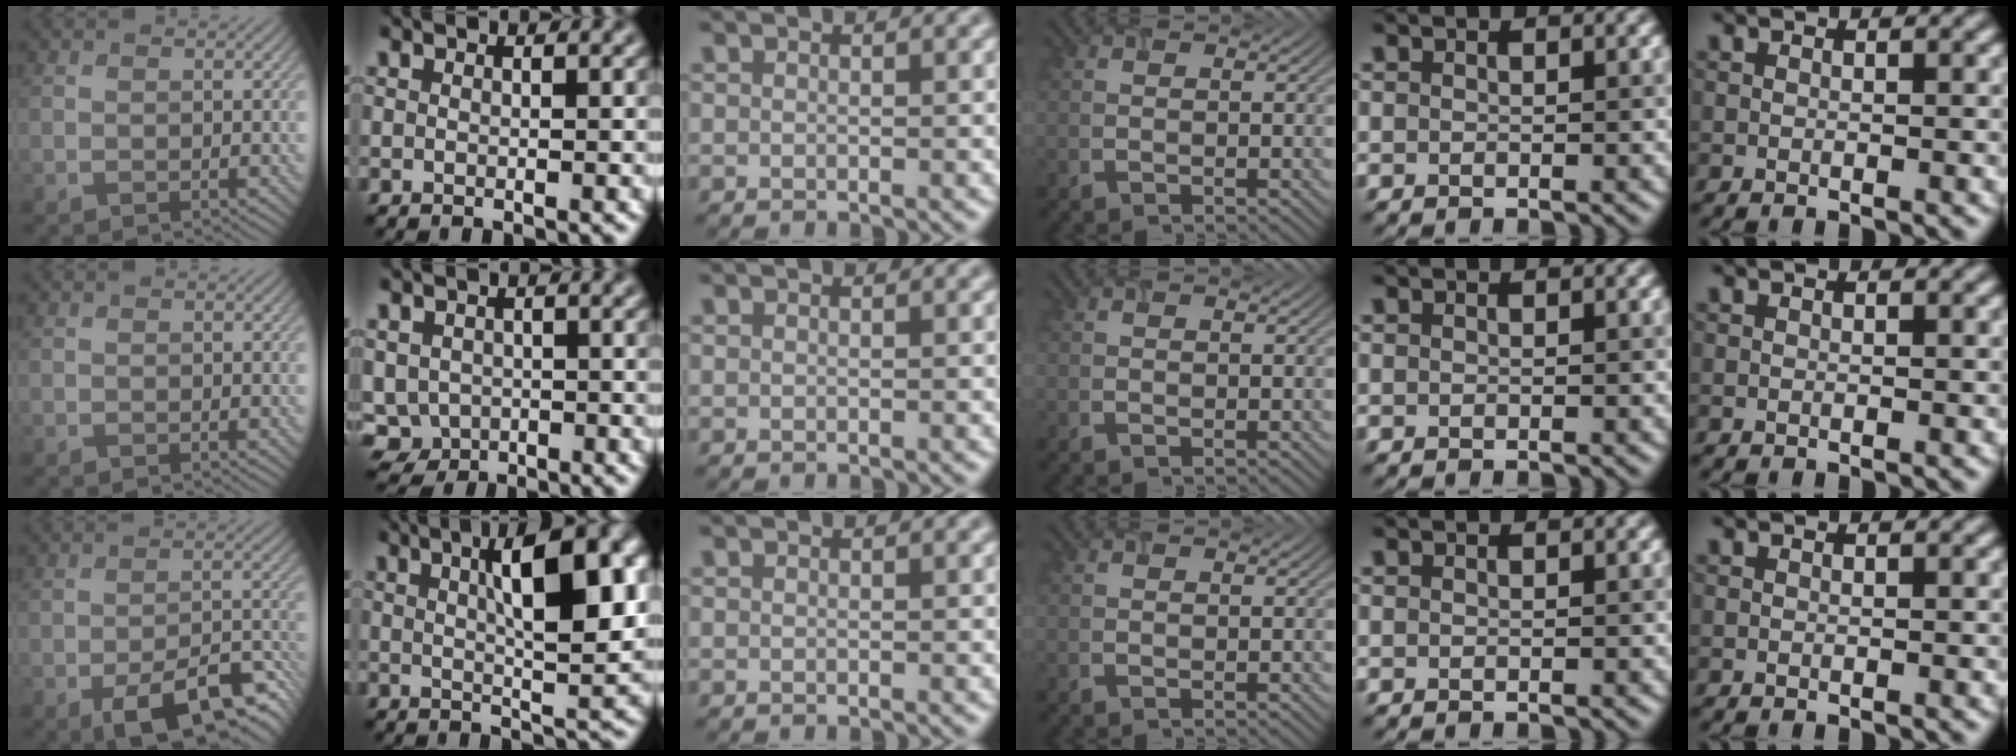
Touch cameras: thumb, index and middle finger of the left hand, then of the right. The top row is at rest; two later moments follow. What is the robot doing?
{"motion": "close", "object": "airpods case & airpods"}